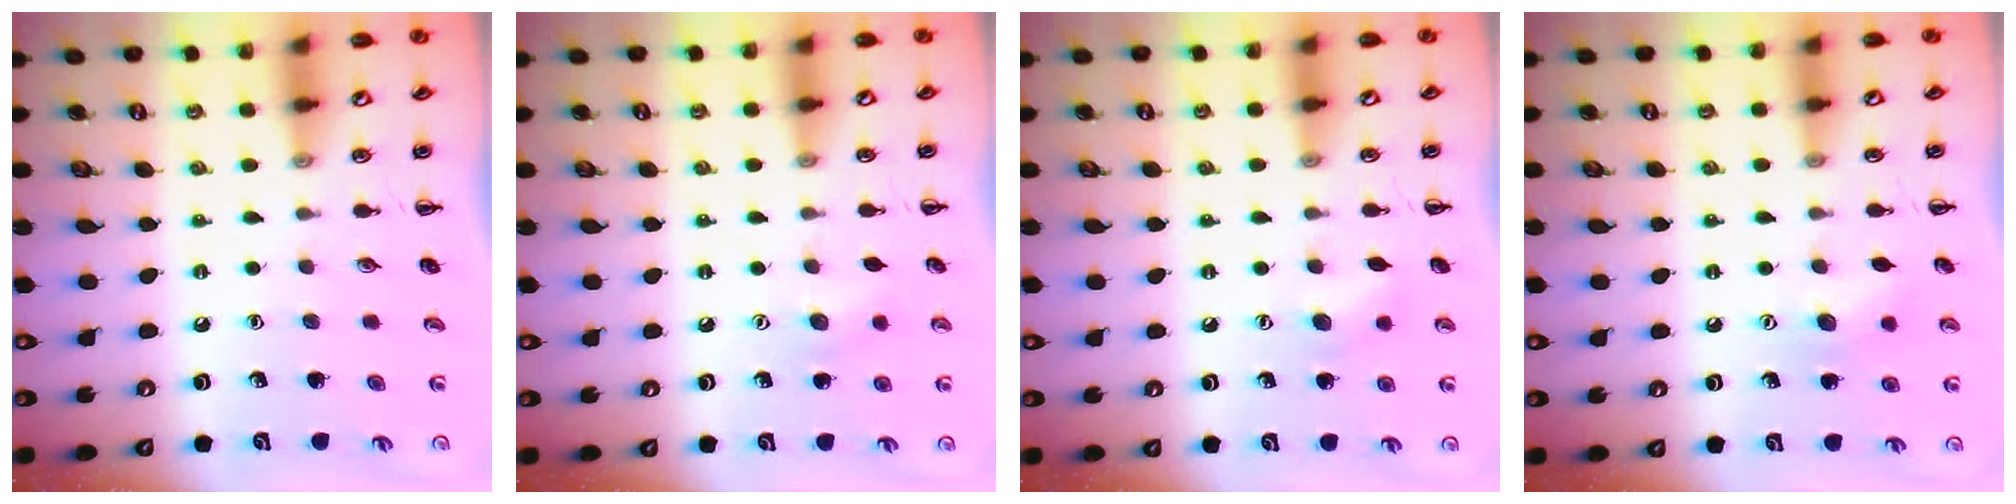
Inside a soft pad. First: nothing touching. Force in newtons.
{"total": 5.5, "press": 5.4, "slide": 1.1}
{"total": 6.2, "press": 6.1, "slide": 1.1}
{"total": 8.8, "press": 8.7, "slide": 1.4}